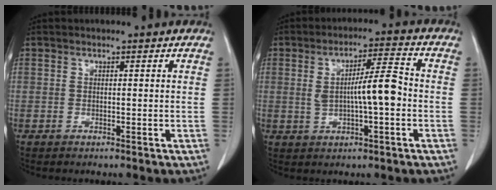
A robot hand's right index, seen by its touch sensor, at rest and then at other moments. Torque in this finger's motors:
{"motor_torque": [0.26, -0.03, 0.20, 0.08]}